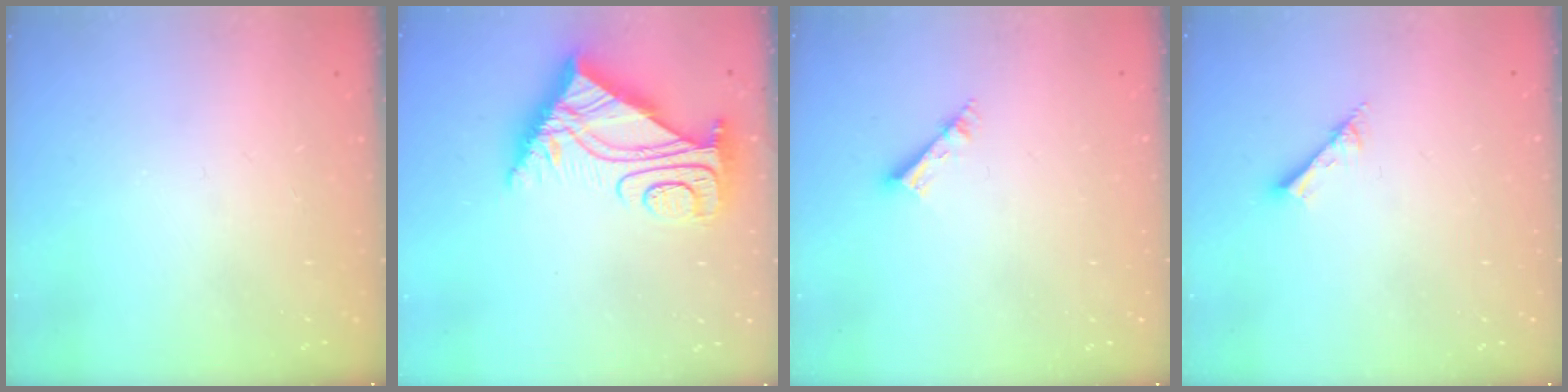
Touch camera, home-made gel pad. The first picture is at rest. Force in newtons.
{"total": 8.9, "press": 8.8, "slide": 0.9}
{"total": 4.2, "press": 4.2, "slide": 0.2}
{"total": 2.8, "press": 2.7, "slide": 0.4}